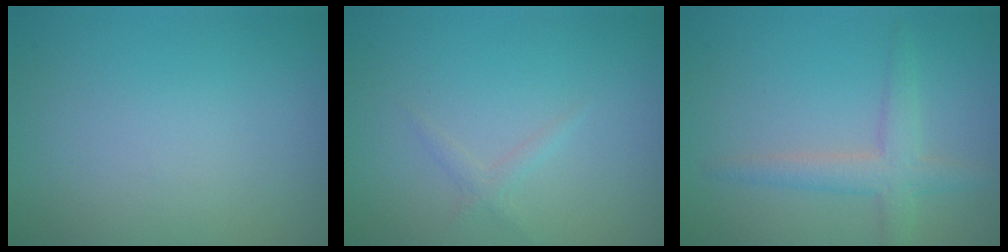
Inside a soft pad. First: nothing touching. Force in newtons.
{"total": 0.9, "press": 0.9, "slide": 0.0}
{"total": 2.9, "press": 2.9, "slide": 0.2}